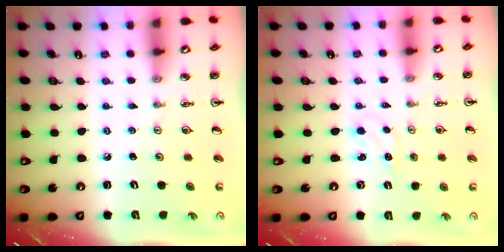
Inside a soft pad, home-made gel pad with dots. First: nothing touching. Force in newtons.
{"total": 2.3, "press": 2.3, "slide": 0.2}